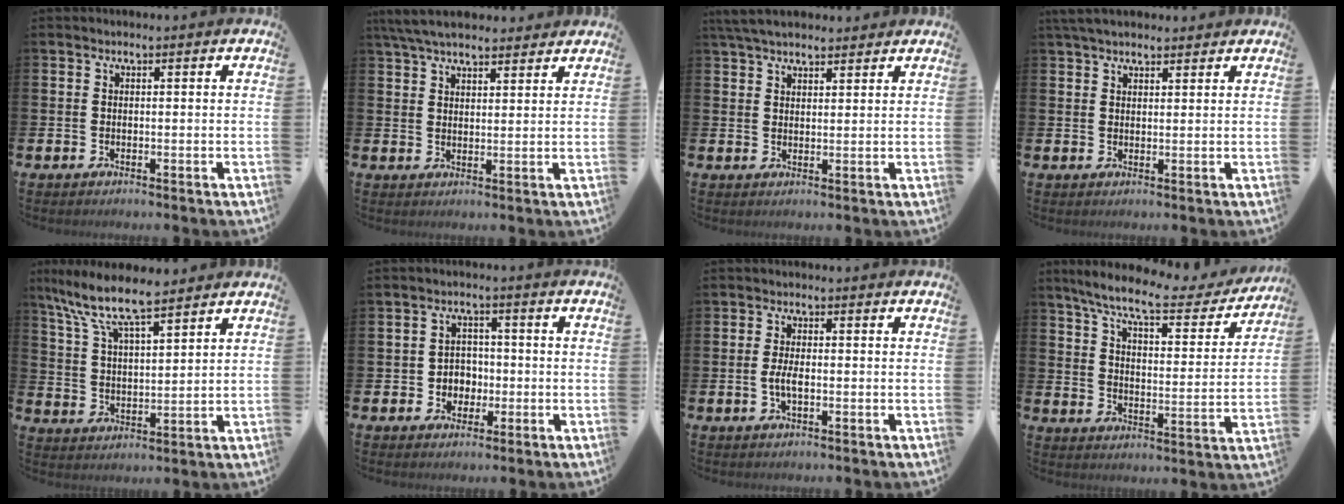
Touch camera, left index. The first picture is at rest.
{"total": 5.8, "force": [5.3, 1.4, 1.7], "torque": [-0.055, -0.009, 0.100]}
{"total": 4.7, "force": [4.2, 1.3, 1.5], "torque": [-0.038, -0.009, 0.079]}
{"total": 3.7, "force": [3.3, 1.2, 1.3], "torque": [-0.031, -0.003, 0.060]}
{"total": 8.9, "force": [7.6, 2.1, 4.2], "torque": [-0.115, -0.030, 0.137]}
{"total": 3.3, "force": [-0.7, 3.0, 1.0], "torque": [-0.021, 0.001, -0.023]}
{"total": 2.5, "force": [-0.5, 1.0, 2.3], "torque": [-0.040, 0.001, -0.011]}
{"total": 8.7, "force": [7.5, 1.5, 4.2], "torque": [-0.111, -0.043, 0.123]}